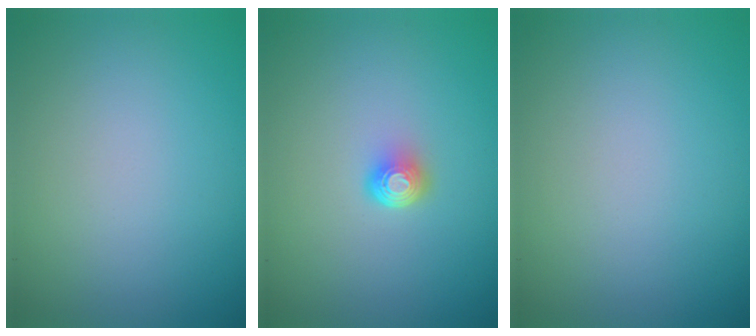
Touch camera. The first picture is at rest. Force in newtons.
{"total": 1.9, "press": 1.3, "slide": 1.4}
{"total": 0.0}